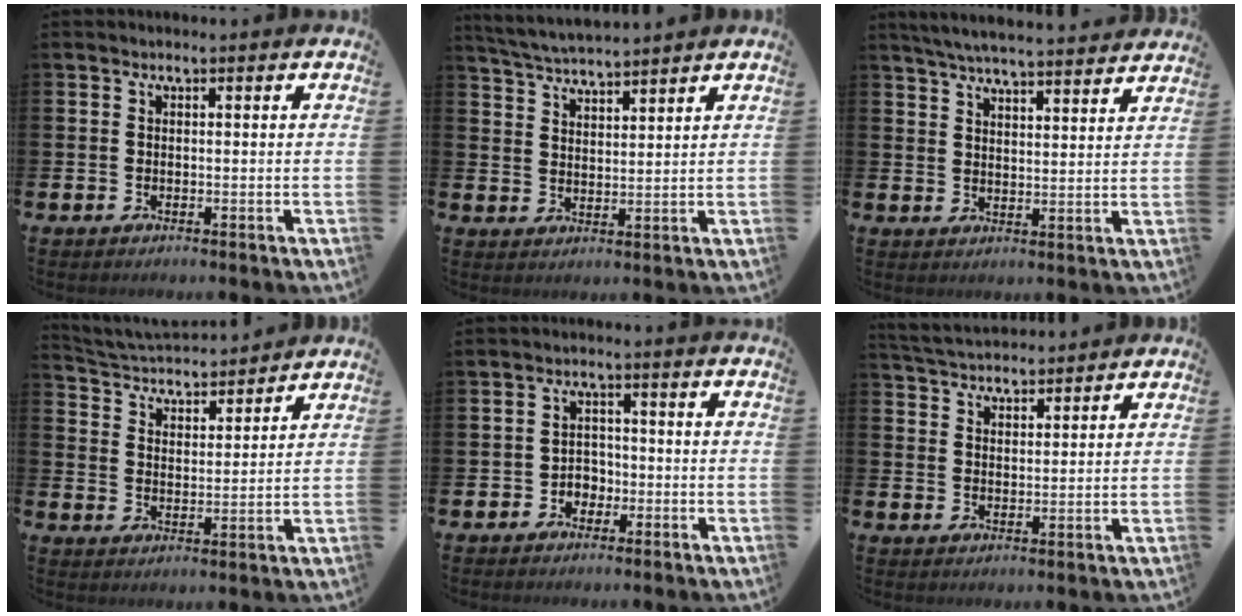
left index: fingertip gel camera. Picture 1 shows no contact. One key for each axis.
{"total": 4.4, "fx": 4.4, "fy": 0.0, "fz": 0.4, "tx": -0.025, "ty": -0.024, "tz": 0.079}
{"total": 5.8, "fx": 5.6, "fy": 0.0, "fz": 1.1, "tx": -0.033, "ty": -0.035, "tz": 0.100}
{"total": 4.0, "fx": 3.9, "fy": 0.9, "fz": 0.0, "tx": -0.020, "ty": -0.039, "tz": 0.063}
{"total": 2.7, "fx": -1.5, "fy": 2.1, "fz": 0.8, "tx": -0.014, "ty": 0.006, "tz": -0.037}
{"total": 4.3, "fx": 4.2, "fy": 0.7, "fz": 0.2, "tx": -0.018, "ty": -0.022, "tz": 0.075}